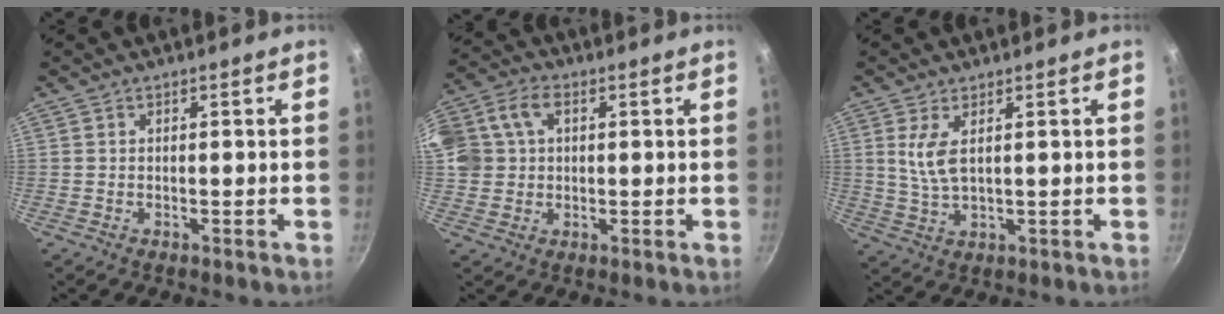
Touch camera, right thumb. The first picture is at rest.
{"total": 13.6, "force": [3.1, 10.6, 8.0], "torque": [-0.187, 0.032, 0.049]}
{"total": 5.4, "force": [1.6, 2.1, 4.6], "torque": [-0.096, -0.012, 0.038]}